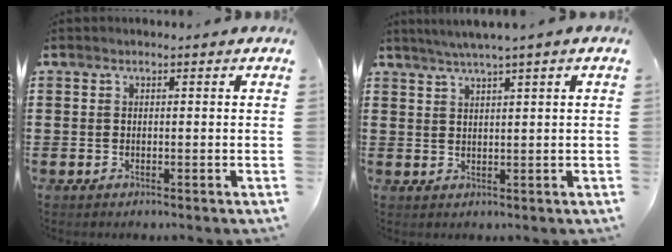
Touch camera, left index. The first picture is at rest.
{"total": 2.3, "force": [1.8, -0.6, 1.3], "torque": [-0.029, -0.001, 0.032]}